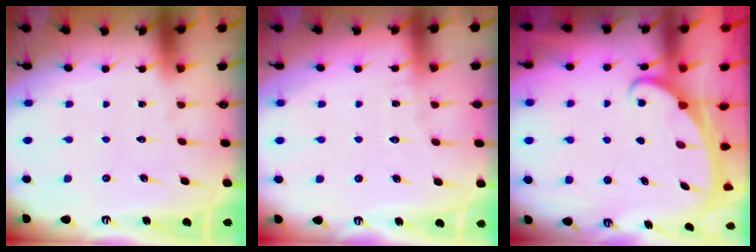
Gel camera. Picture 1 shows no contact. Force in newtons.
{"total": 2.5, "press": 2.5, "slide": 0.2}
{"total": 2.3, "press": 2.3, "slide": 0.3}